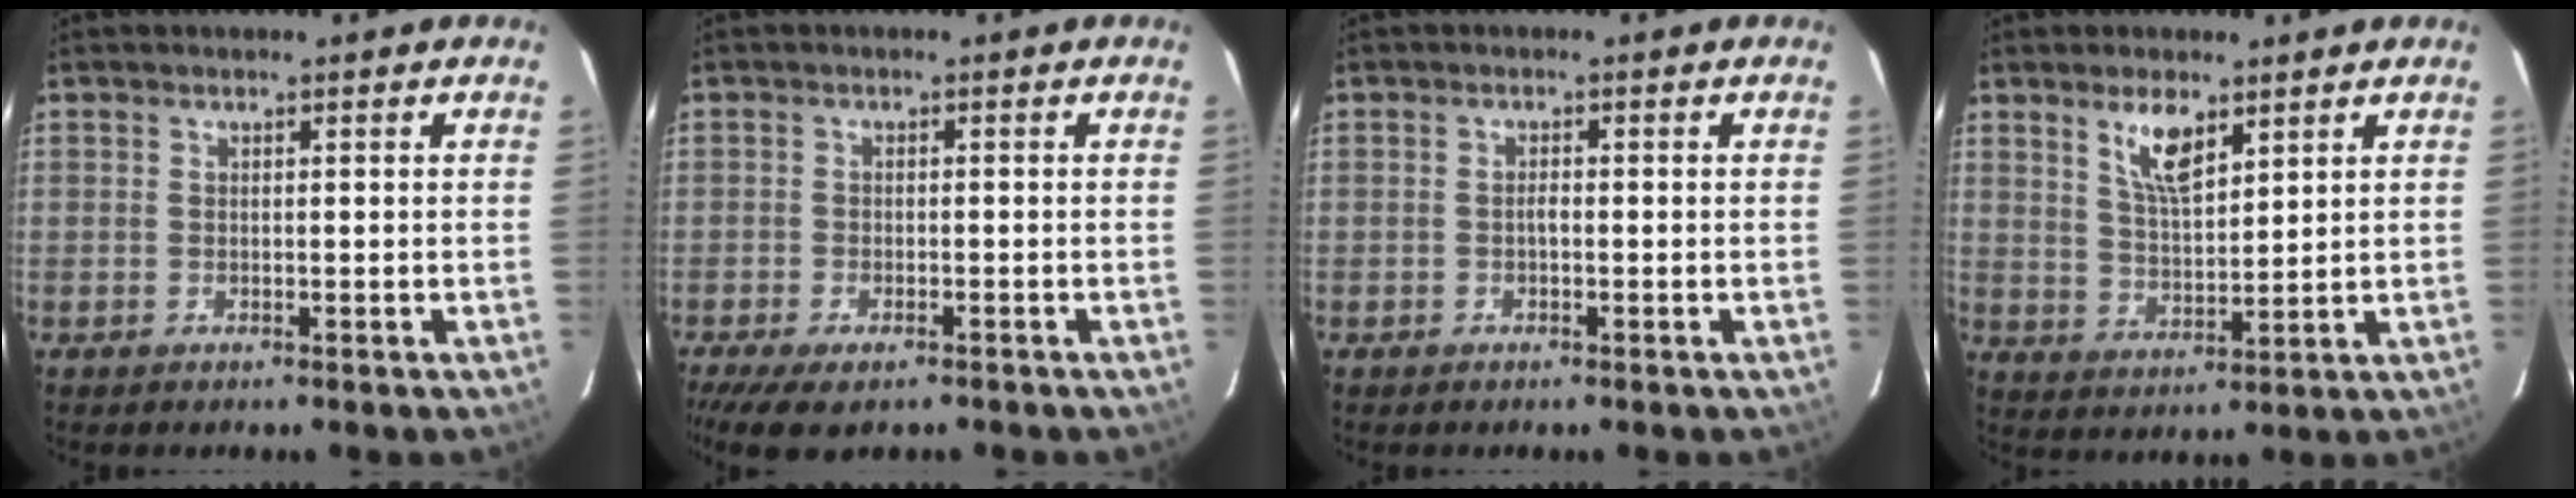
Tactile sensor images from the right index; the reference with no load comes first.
{"total": 8.1, "force": [-5.9, 2.9, 4.7], "torque": [-0.114, -0.032, -0.098]}
{"total": 0.9, "force": [-0.4, 0.4, 0.8], "torque": [-0.014, 0.005, -0.008]}
{"total": 7.0, "force": [4.3, 2.5, 4.9], "torque": [-0.088, 0.001, 0.086]}